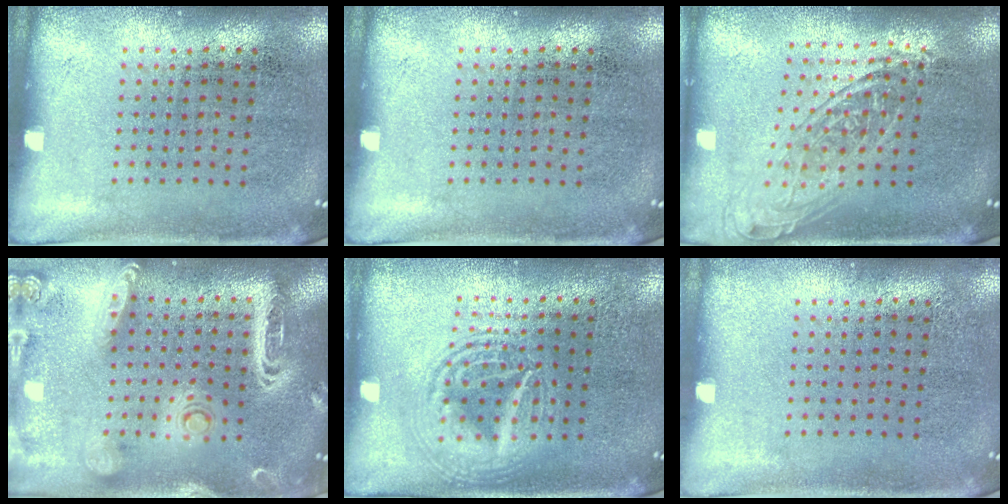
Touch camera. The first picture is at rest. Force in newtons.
{"total": 0.0}
{"total": 1.8, "press": 1.4, "slide": 1.0}
{"total": 2.8, "press": 2.5, "slide": 1.4}
{"total": 2.9, "press": 2.8, "slide": 0.3}
{"total": 0.0}